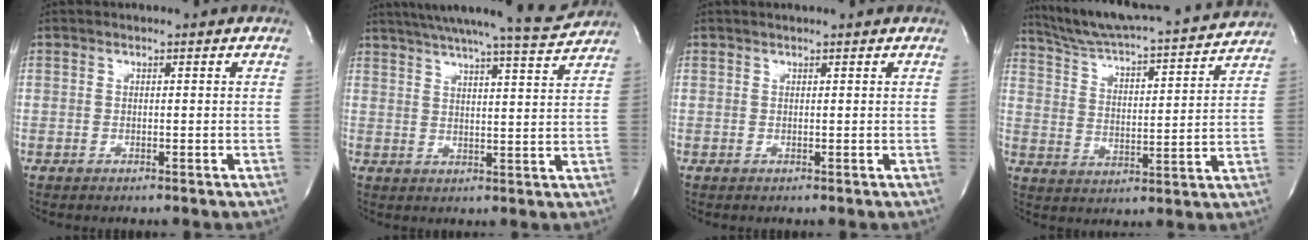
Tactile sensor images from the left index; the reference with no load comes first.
{"total": 14.6, "force": [13.5, -0.4, 5.5], "torque": [-0.092, -0.020, 0.181]}
{"total": 0.9, "force": [0.8, -0.2, 0.4], "torque": [-0.007, 0.007, 0.014]}
{"total": 19.5, "force": [18.3, 0.8, 6.8], "torque": [-0.114, -0.021, 0.261]}